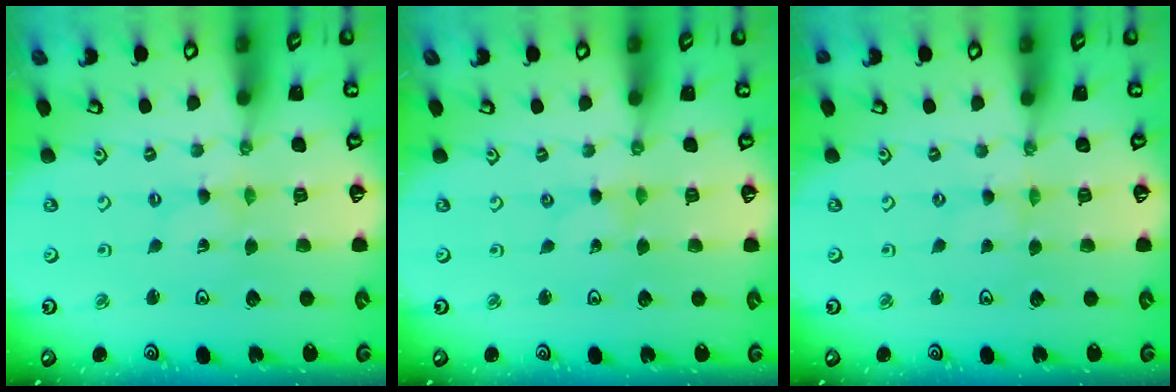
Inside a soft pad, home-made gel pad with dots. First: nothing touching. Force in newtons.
{"total": 0.0}
{"total": 0.0}